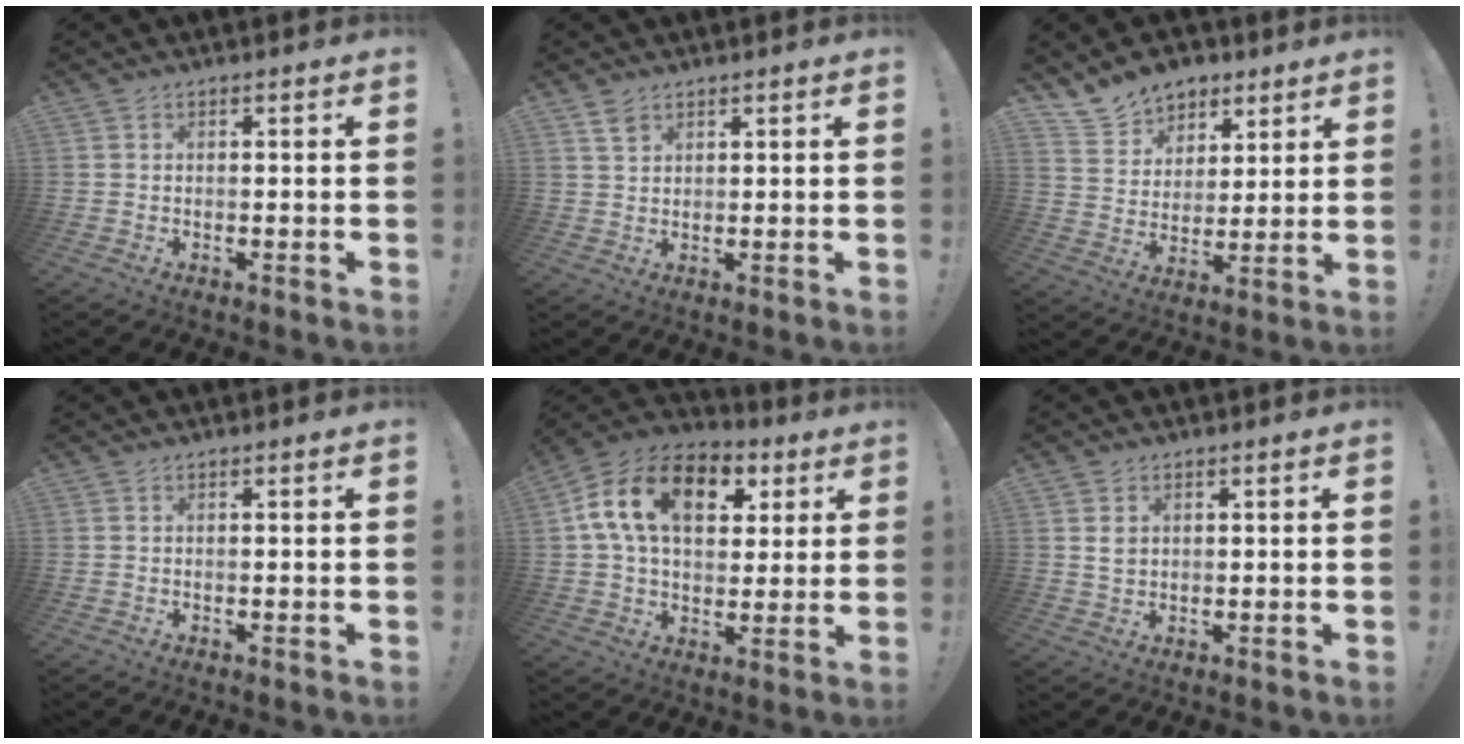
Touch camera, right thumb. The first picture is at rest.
{"total": 3.1, "force": [2.1, 1.7, 1.5], "torque": [-0.014, -0.013, 0.037]}
{"total": 12.0, "force": [8.8, 7.9, 2.3], "torque": [-0.046, -0.061, 0.175]}
{"total": 0.0}
{"total": 18.2, "force": [6.3, 11.8, 12.4], "torque": [-0.210, -0.007, 0.113]}
{"total": 2.8, "force": [1.0, 2.1, 1.6], "torque": [-0.017, -0.003, 0.017]}